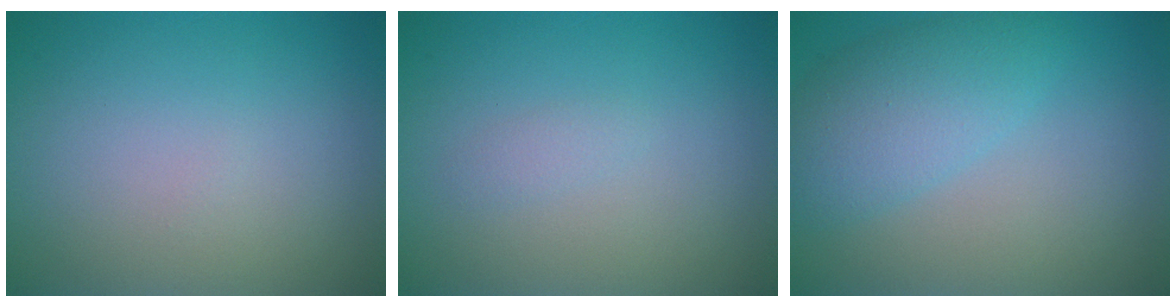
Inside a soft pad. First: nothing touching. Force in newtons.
{"total": 0.7, "press": 0.7, "slide": 0.1}
{"total": 4.6, "press": 4.6, "slide": 0.3}